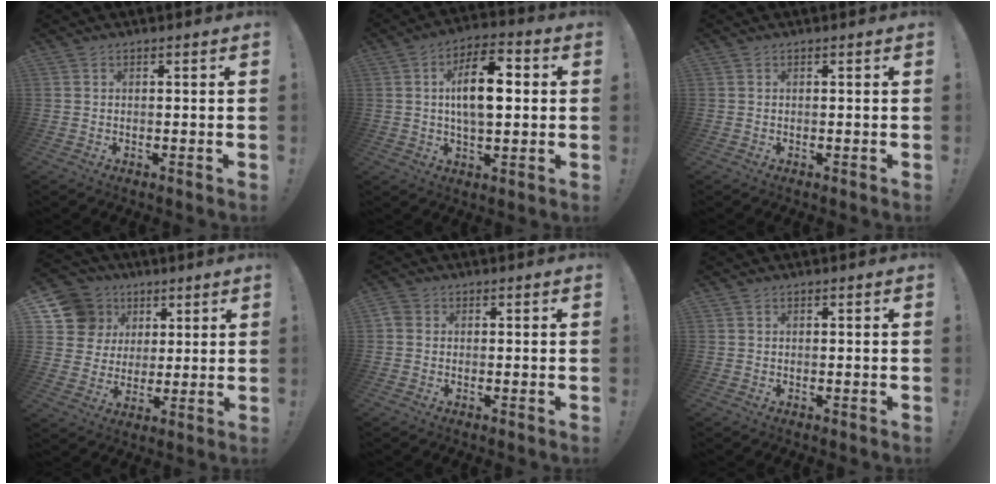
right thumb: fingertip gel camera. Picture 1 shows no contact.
{"total": 13.6, "force": [1.5, 6.9, 11.6], "torque": [-0.192, 0.003, 0.018]}
{"total": 0.0}
{"total": 13.4, "force": [5.3, 11.6, 4.2], "torque": [-0.056, -0.020, 0.117]}
{"total": 2.3, "force": [0.2, 2.0, 1.1], "torque": [-0.023, 0.009, 0.006]}
{"total": 0.0}